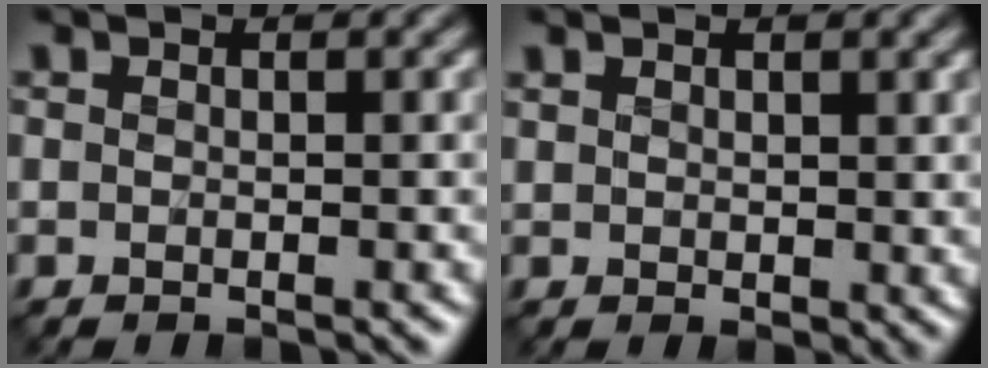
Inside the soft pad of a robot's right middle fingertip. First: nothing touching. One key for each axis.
{"total": 1.4, "fx": 1.0, "fy": 0.5, "fz": 0.8, "tx": -0.014, "ty": -0.003, "tz": 0.025}